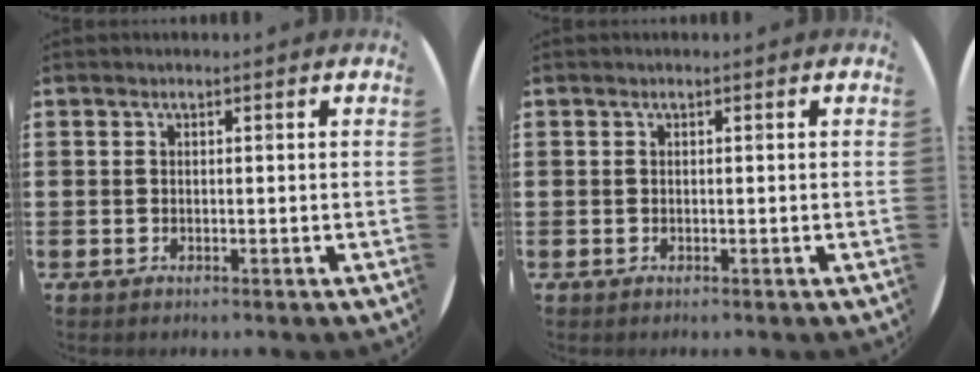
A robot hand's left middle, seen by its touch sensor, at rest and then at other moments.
{"total": 0.0}